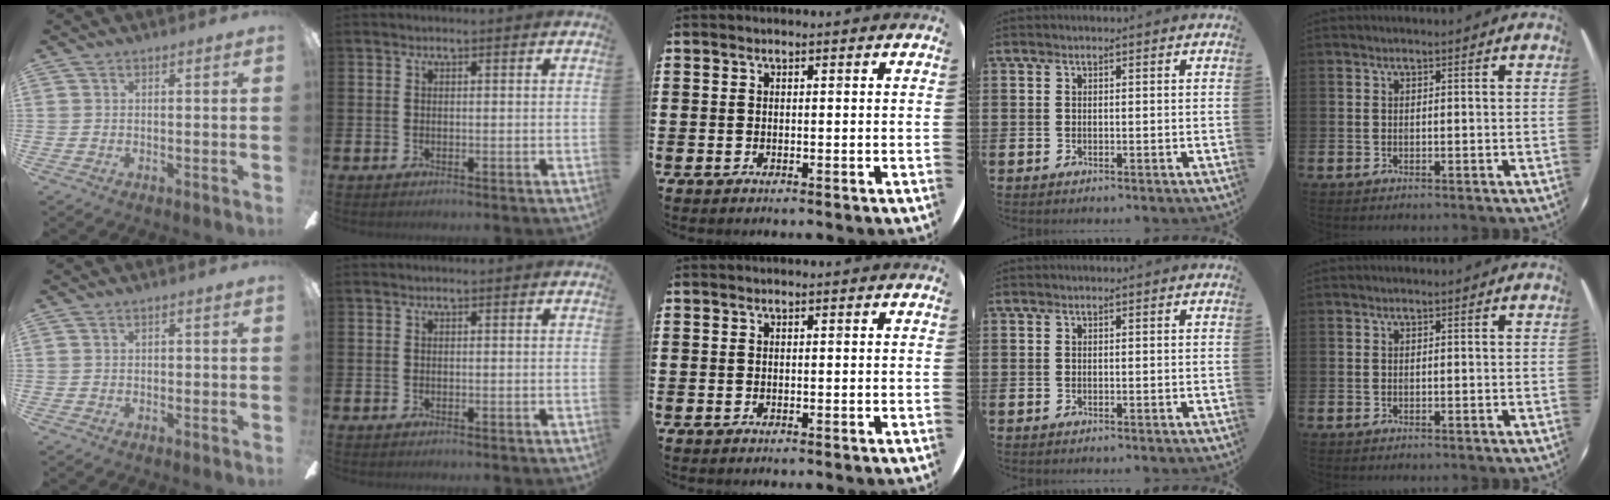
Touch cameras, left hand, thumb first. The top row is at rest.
{"thumb": {"total": 0.6, "force": [-0.1, 0.4, 0.4], "torque": [-0.007, 0.003, -0.003]}}